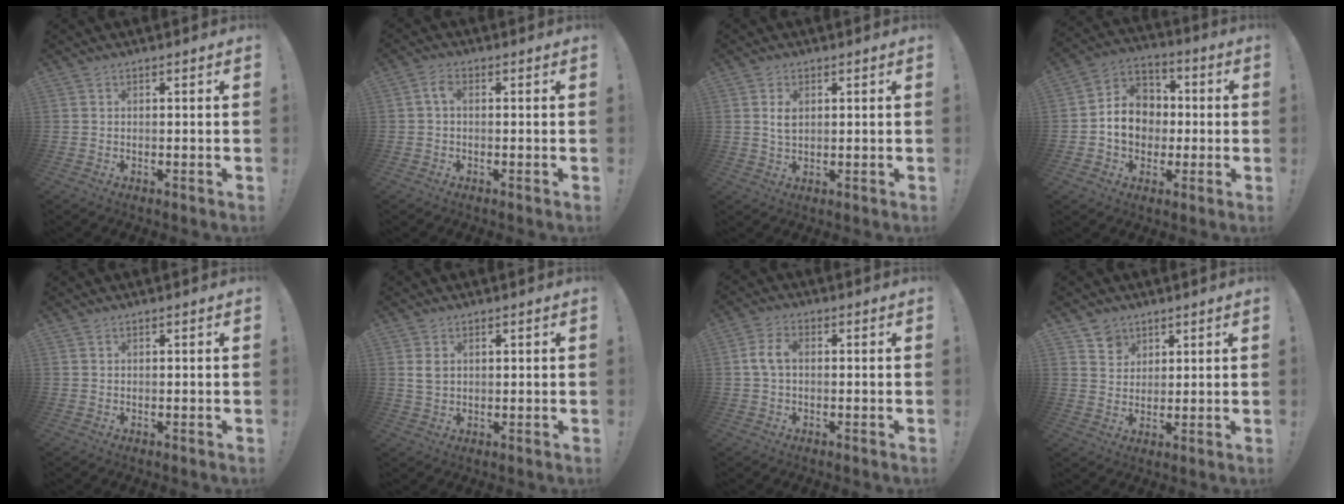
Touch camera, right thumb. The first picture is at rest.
{"total": 2.8, "force": [0.0, 1.5, 2.3], "torque": [-0.048, 0.012, 0.001]}
{"total": 3.4, "force": [1.1, 2.0, 2.5], "torque": [-0.030, -0.006, 0.014]}
{"total": 12.5, "force": [-1.6, 10.9, 5.9], "torque": [-0.083, 0.022, -0.022]}
{"total": 0.5, "force": [0.5, 0.2, 0.1], "torque": [-0.007, 0.002, 0.010]}
{"total": 3.7, "force": [1.3, 2.7, 2.2], "torque": [-0.036, 0.002, 0.024]}
{"total": 5.4, "force": [0.3, 3.2, 4.3], "torque": [-0.096, 0.013, 0.004]}
{"total": 5.9, "force": [3.9, 4.5, 0.5], "torque": [0.002, -0.032, 0.073]}